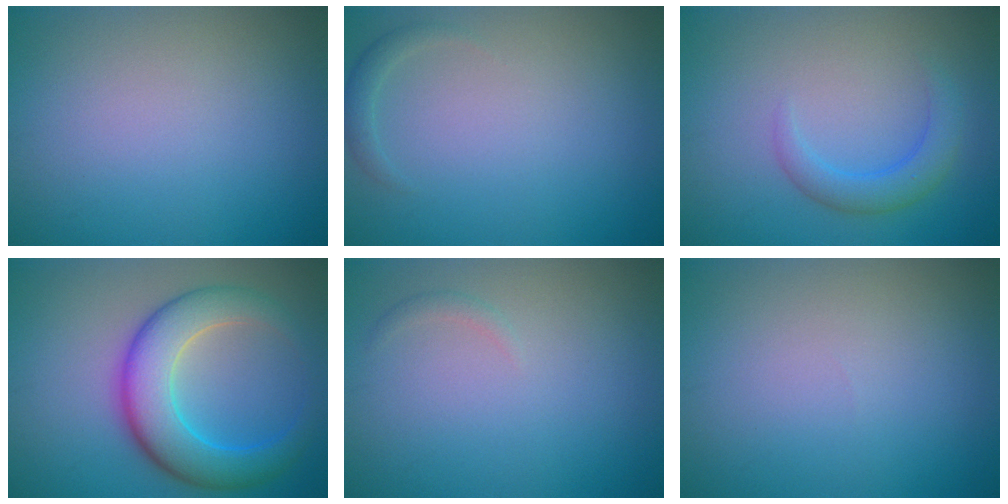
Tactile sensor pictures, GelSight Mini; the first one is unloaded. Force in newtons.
{"total": 1.1, "press": 1.1, "slide": 0.2}
{"total": 2.6, "press": 2.6, "slide": 0.1}
{"total": 7.7, "press": 7.7, "slide": 0.3}
{"total": 0.7, "press": 0.7, "slide": 0.0}
{"total": 0.0}